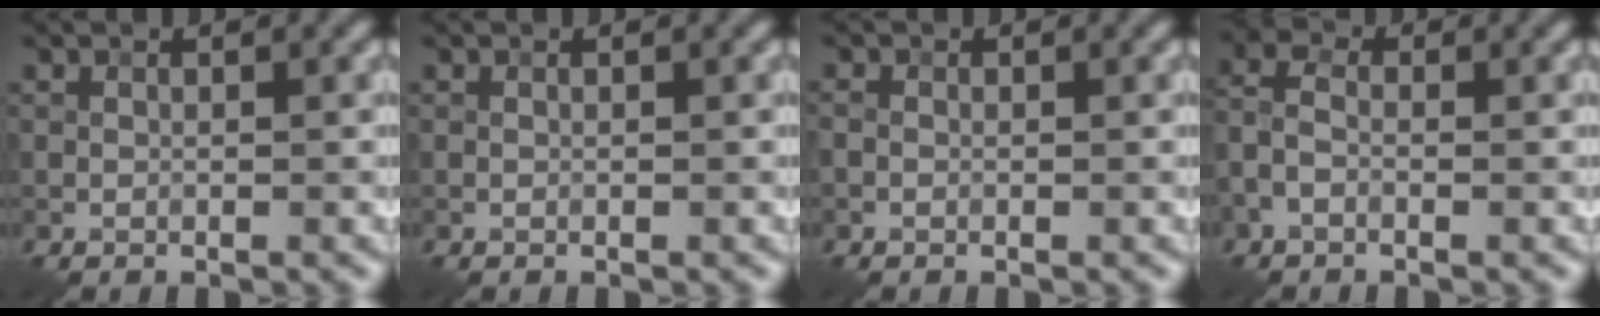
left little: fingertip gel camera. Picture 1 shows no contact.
{"total": 0.0}
{"total": 0.6, "force": [-0.2, 0.5, 0.3], "torque": [-0.005, 0.000, -0.005]}
{"total": 2.6, "force": [-1.1, 1.5, 1.8], "torque": [-0.048, 0.008, -0.035]}